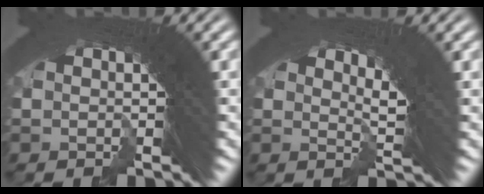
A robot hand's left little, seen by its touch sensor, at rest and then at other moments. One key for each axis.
{"total": 3.0, "fx": 1.6, "fy": 0.8, "fz": 2.5, "tx": -0.050, "ty": -0.009, "tz": 0.029}